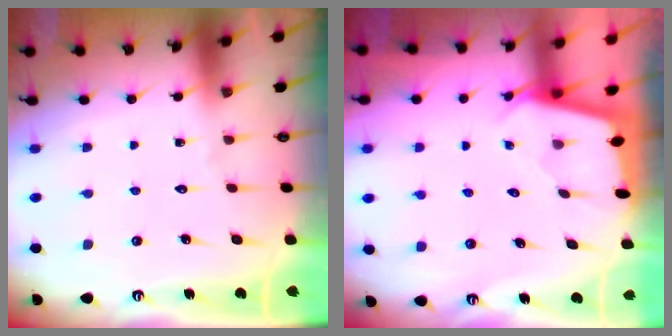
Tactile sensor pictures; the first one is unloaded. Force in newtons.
{"total": 1.8, "press": 1.8, "slide": 0.1}